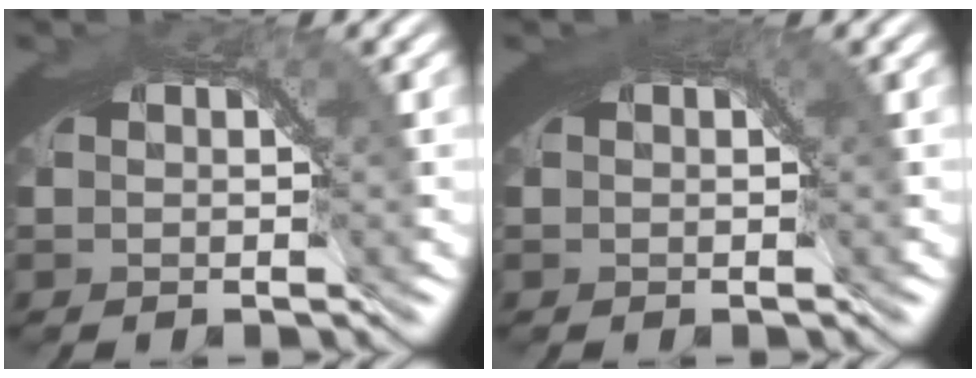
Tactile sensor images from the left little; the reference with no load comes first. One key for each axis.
{"total": 1.3, "fx": 0.7, "fy": 0.3, "fz": 1.0, "tx": -0.009, "ty": 0.001, "tz": 0.008}